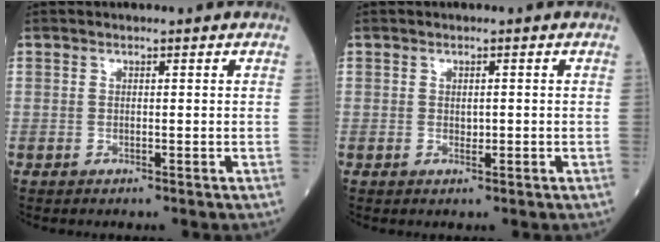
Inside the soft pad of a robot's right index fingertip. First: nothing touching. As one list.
[{"total": 1.0, "force": [-0.1, 0.6, 0.9], "torque": [-0.014, -0.001, 0.000]}]